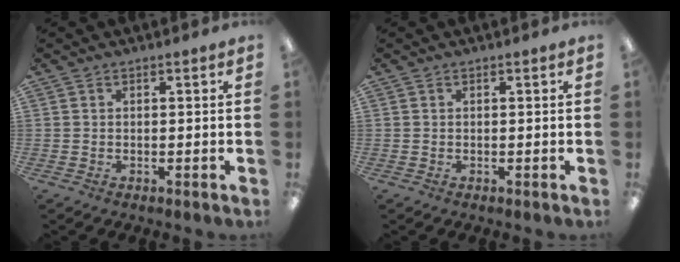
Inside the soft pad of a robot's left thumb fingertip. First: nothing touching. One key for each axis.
{"total": 0.0}